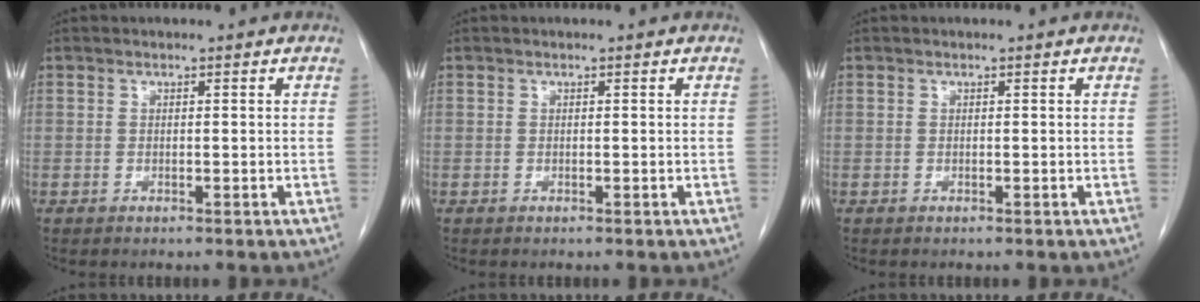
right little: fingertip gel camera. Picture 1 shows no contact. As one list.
[{"total": 0.0}, {"total": 0.0}]